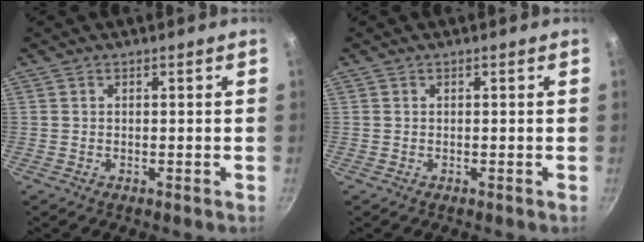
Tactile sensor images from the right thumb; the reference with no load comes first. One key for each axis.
{"total": 0.0}